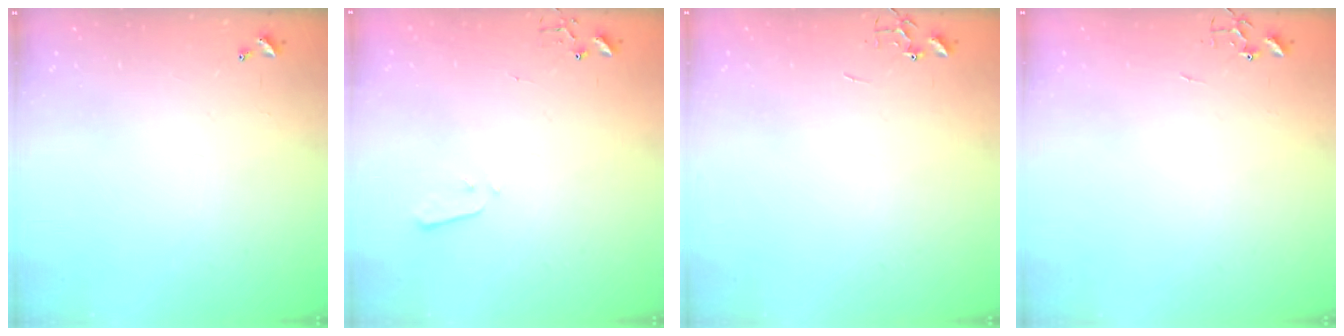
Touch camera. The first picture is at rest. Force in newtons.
{"total": 1.9, "press": 1.9, "slide": 0.4}
{"total": 0.0}
{"total": 0.0}